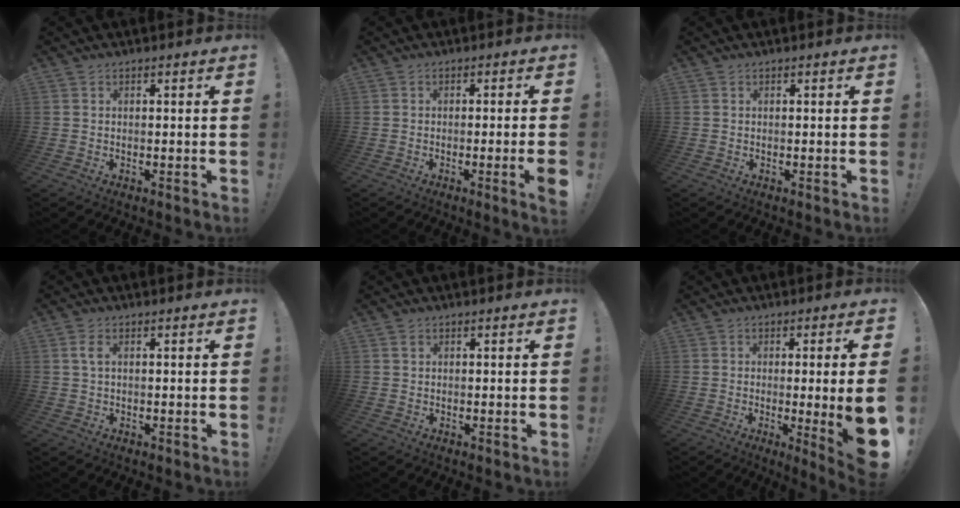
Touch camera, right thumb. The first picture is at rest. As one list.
[{"total": 3.5, "force": [-0.9, -0.4, 3.3], "torque": [-0.050, -0.005, -0.012]}, {"total": 0.0}, {"total": 2.6, "force": [0.6, 1.5, 2.1], "torque": [-0.035, 0.002, 0.009]}, {"total": 0.8, "force": [0.4, 0.6, 0.4], "torque": [-0.004, 0.001, 0.007]}, {"total": 10.7, "force": [-1.0, 0.0, 10.7], "torque": [-0.146, -0.009, -0.011]}]